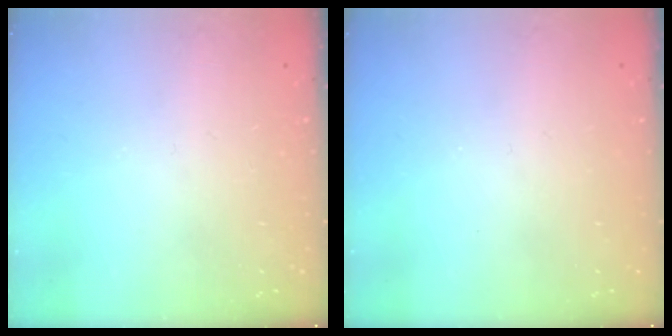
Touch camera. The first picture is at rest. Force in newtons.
{"total": 0.0}